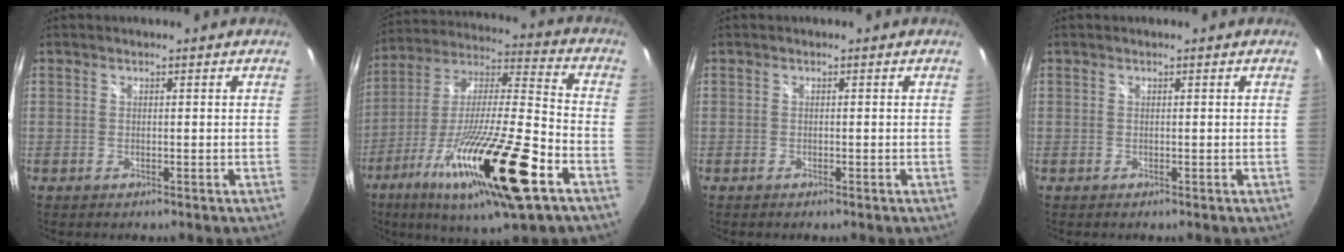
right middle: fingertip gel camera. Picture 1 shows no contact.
{"total": 25.8, "force": [-12.8, 3.4, 22.2], "torque": [-0.399, -0.058, -0.223]}
{"total": 0.0}
{"total": 0.0}